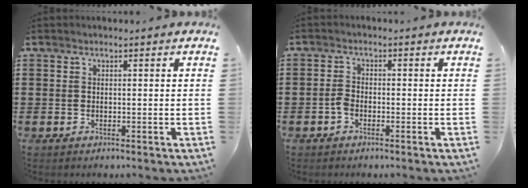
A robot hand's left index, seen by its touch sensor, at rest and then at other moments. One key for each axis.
{"total": 2.0, "fx": -0.9, "fy": 1.0, "fz": 1.4, "tx": -0.037, "ty": 0.002, "tz": -0.021}